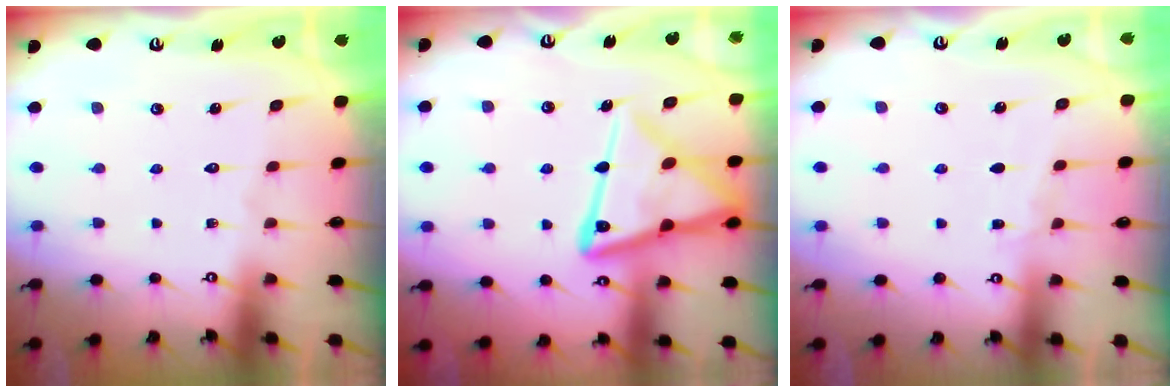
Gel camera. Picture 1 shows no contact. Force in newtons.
{"total": 19.6, "press": 19.5, "slide": 2.0}
{"total": 3.1, "press": 3.1, "slide": 0.4}